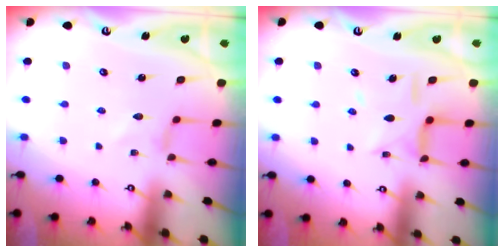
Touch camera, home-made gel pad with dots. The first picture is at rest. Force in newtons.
{"total": 12.2, "press": 12.1, "slide": 0.9}